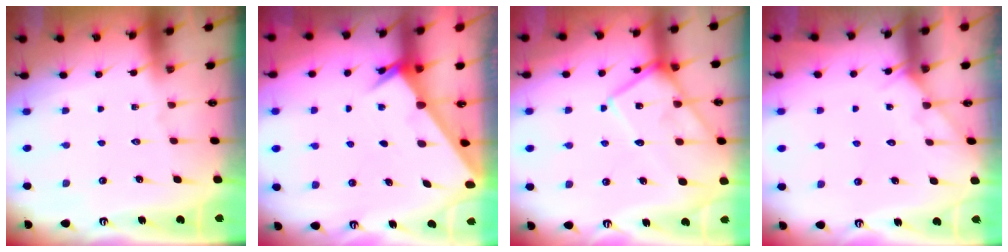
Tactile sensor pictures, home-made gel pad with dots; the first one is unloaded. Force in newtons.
{"total": 2.0, "press": 2.0, "slide": 0.1}
{"total": 15.2, "press": 15.1, "slide": 1.5}
{"total": 4.5, "press": 4.5, "slide": 0.5}